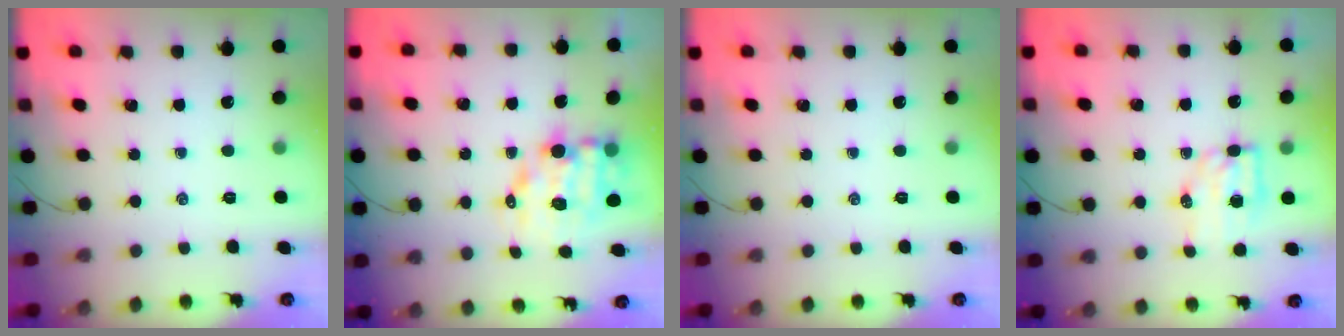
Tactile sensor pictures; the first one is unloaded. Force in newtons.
{"total": 10.4, "press": 10.1, "slide": 2.4}
{"total": 0.0}
{"total": 7.1, "press": 7.0, "slide": 0.9}